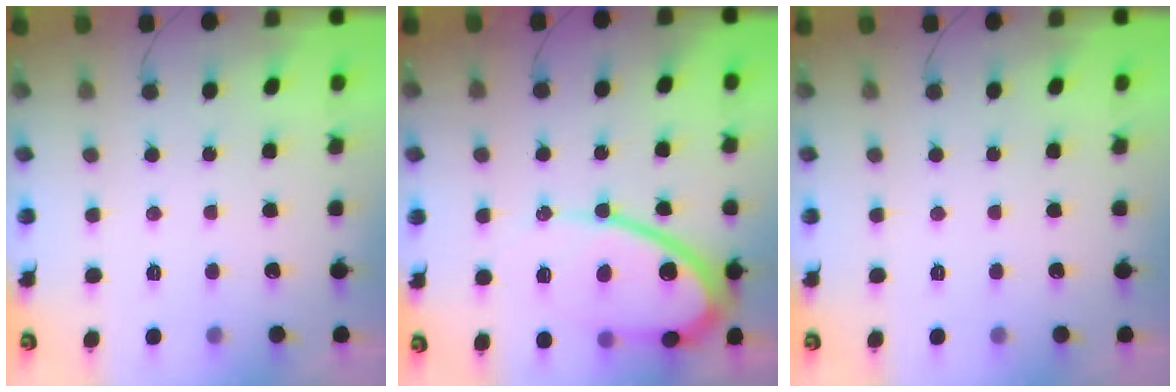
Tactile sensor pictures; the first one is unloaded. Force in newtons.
{"total": 15.4, "press": 15.3, "slide": 1.3}
{"total": 0.0}